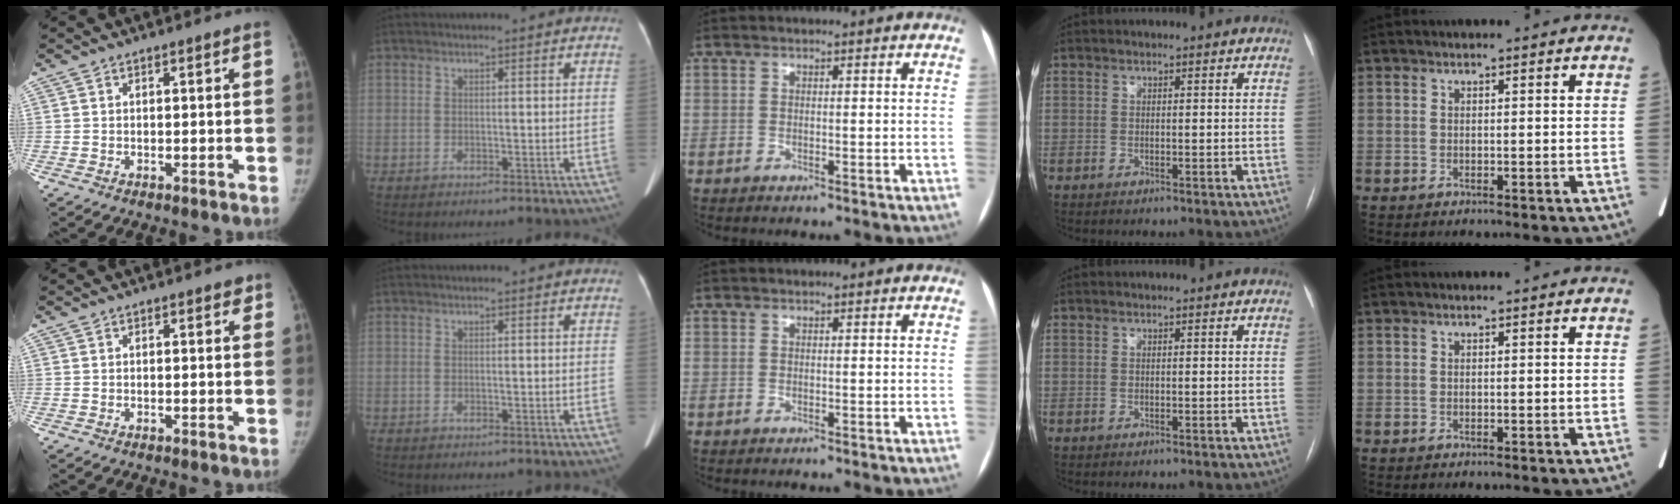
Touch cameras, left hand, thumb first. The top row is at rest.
{"thumb": {"total": 0.9, "force": [0.5, 0.5, 0.4], "torque": [0.006, -0.001, 0.001]}}